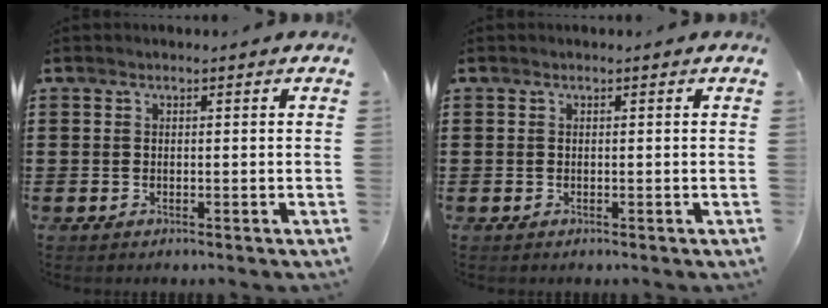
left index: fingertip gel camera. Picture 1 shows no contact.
{"total": 0.0}